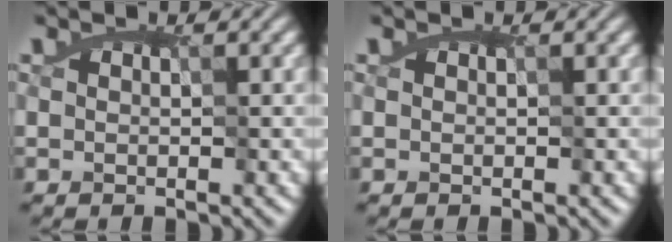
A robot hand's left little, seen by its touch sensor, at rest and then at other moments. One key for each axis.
{"total": 0.0}